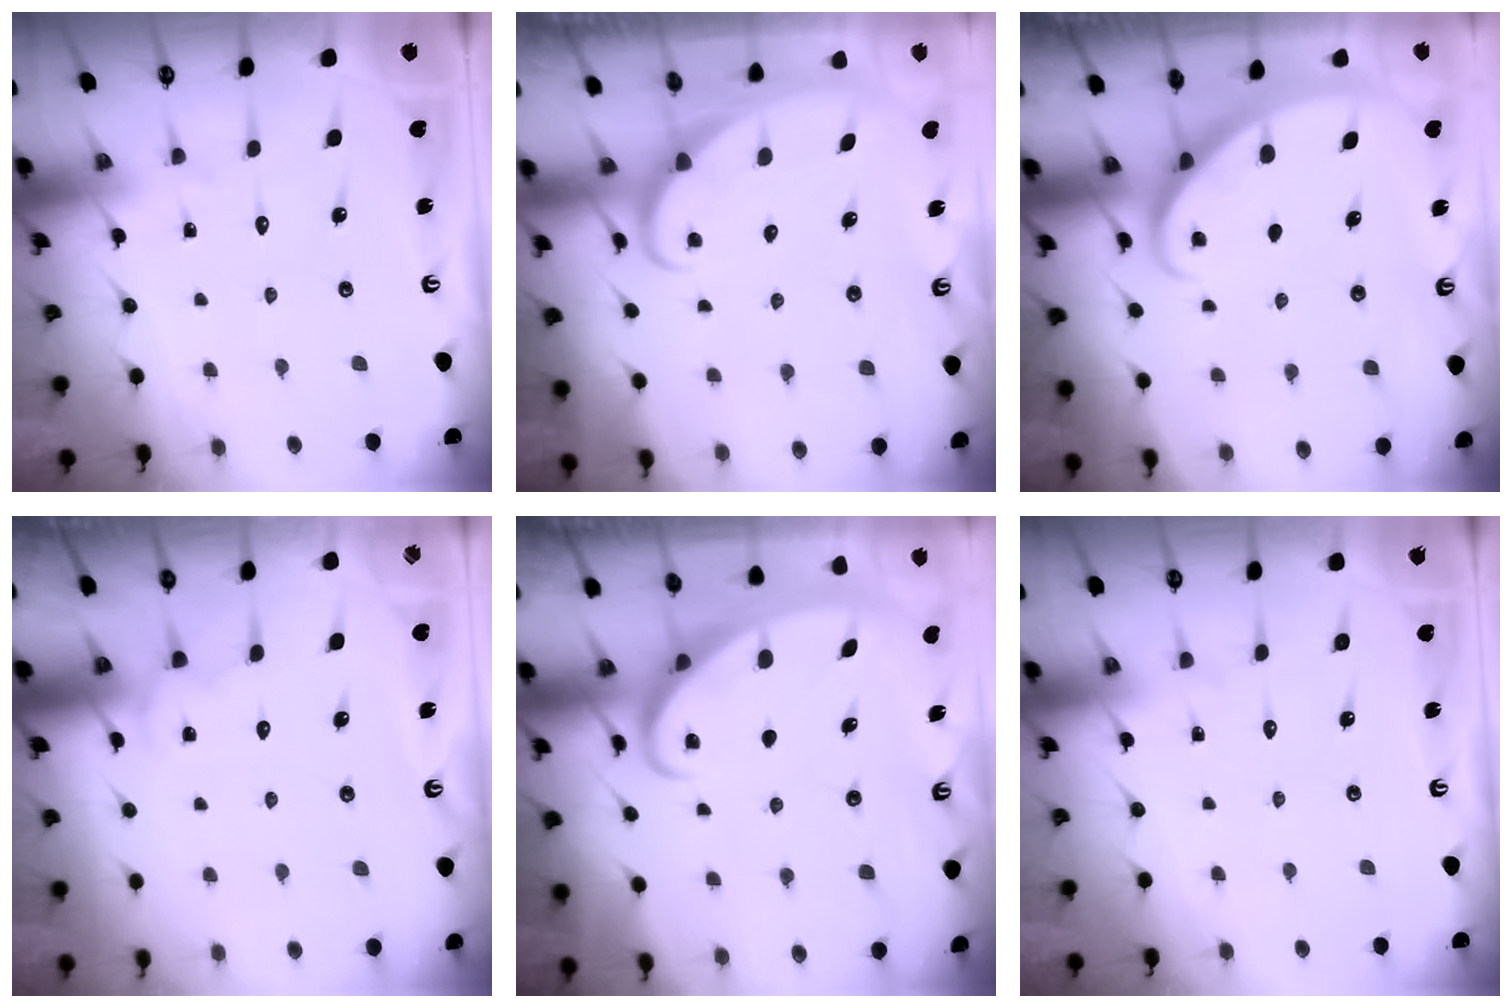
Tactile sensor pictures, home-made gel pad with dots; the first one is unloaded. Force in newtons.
{"total": 2.1, "press": 2.1, "slide": 0.2}
{"total": 2.3, "press": 2.3, "slide": 0.2}
{"total": 3.3, "press": 3.3, "slide": 0.3}
{"total": 2.5, "press": 2.5, "slide": 0.4}
{"total": 0.0}